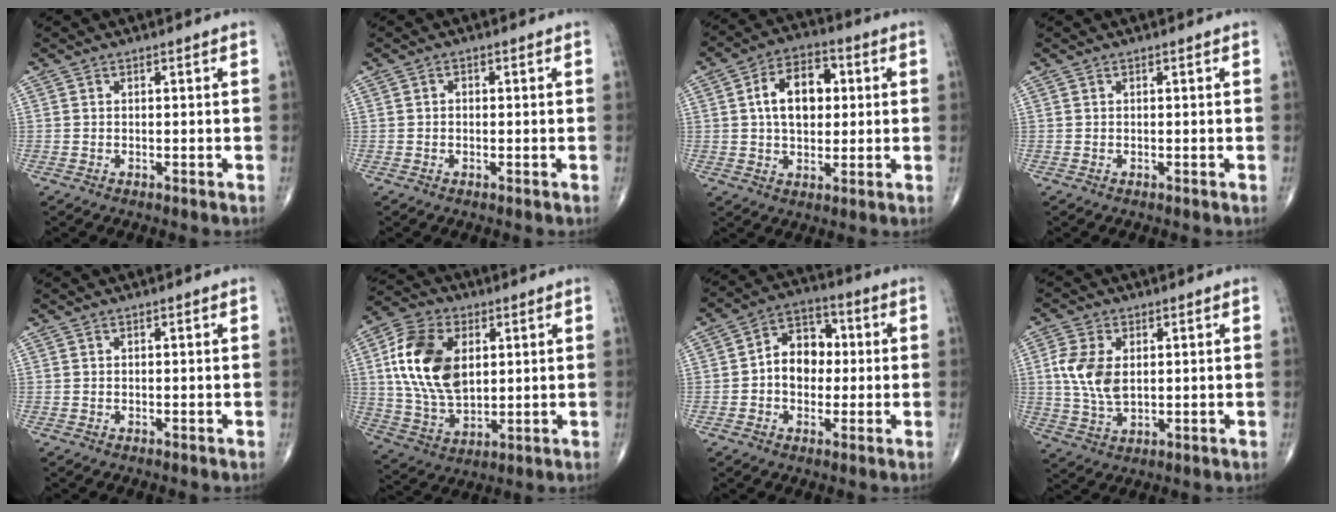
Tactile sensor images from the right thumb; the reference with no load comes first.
{"total": 0.9, "force": [0.0, 0.7, 0.5], "torque": [-0.002, 0.005, -0.003]}
{"total": 11.6, "force": [1.9, 7.5, 8.6], "torque": [-0.117, 0.014, 0.026]}
{"total": 0.0}
{"total": 0.0}
{"total": 16.8, "force": [3.6, 10.6, 12.5], "torque": [-0.223, -0.006, 0.069]}
{"total": 9.6, "force": [0.1, 7.3, 6.3], "torque": [-0.065, 0.028, -0.010]}
{"total": 8.7, "force": [1.4, 5.1, 6.8], "torque": [-0.145, -0.004, 0.032]}